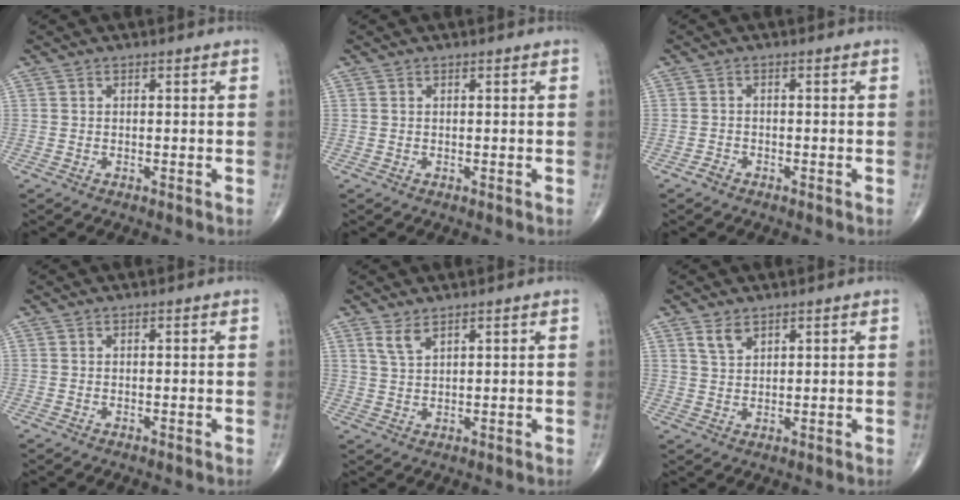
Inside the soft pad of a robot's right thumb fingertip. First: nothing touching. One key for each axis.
{"total": 0.0}
{"total": 1.2, "fx": -1.0, "fy": 0.7, "fz": 0.3, "tx": -0.007, "ty": 0.005, "tz": -0.020}
{"total": 0.0}
{"total": 3.0, "fx": 2.1, "fy": 1.0, "fz": 1.9, "tx": -0.038, "ty": -0.009, "tz": 0.049}
{"total": 3.1, "fx": 2.1, "fy": 1.7, "fz": 1.6, "tx": -0.026, "ty": -0.011, "tz": 0.046}